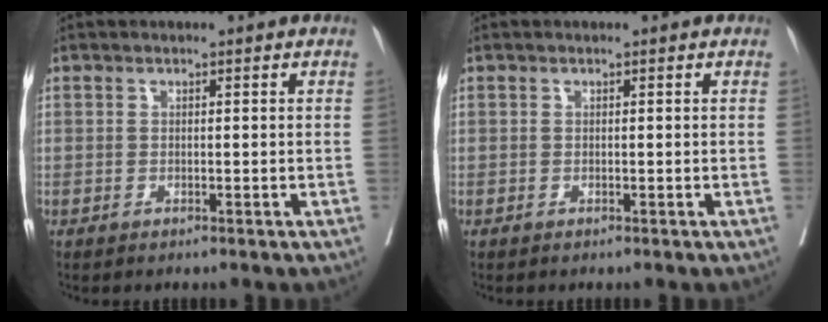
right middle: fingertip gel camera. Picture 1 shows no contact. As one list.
[{"total": 0.0}]